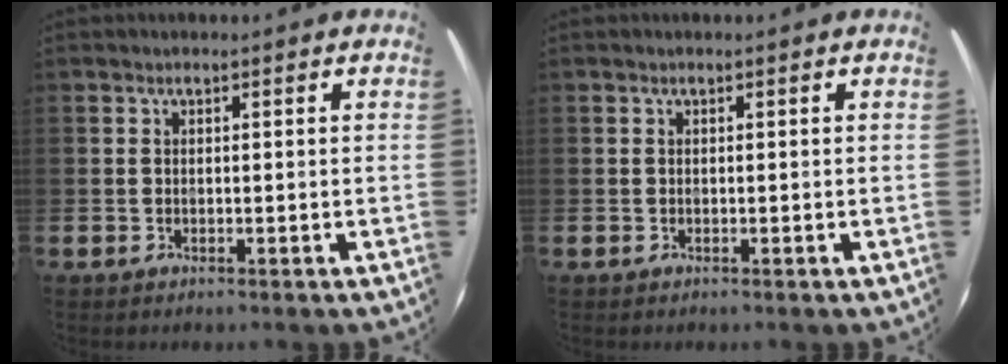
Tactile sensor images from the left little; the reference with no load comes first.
{"total": 0.0}